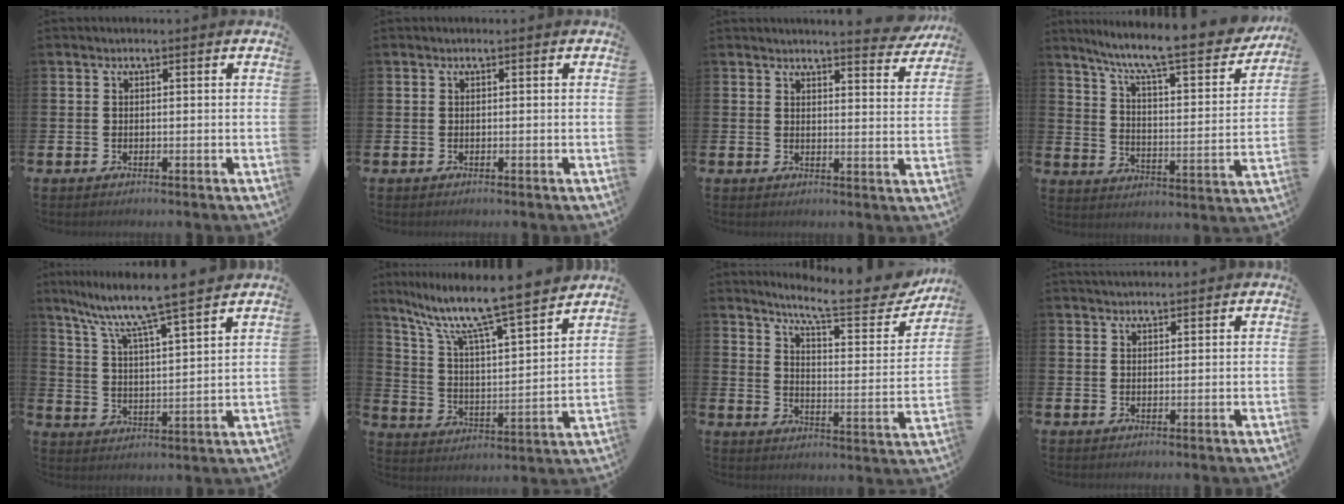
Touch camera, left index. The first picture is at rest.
{"total": 0.0}
{"total": 4.1, "force": [4.1, -0.1, 0.5], "torque": [0.002, -0.029, 0.069]}
{"total": 9.8, "force": [8.3, 1.4, 5.0], "torque": [-0.117, -0.063, 0.132]}
{"total": 8.6, "force": [7.9, -0.4, 3.4], "torque": [-0.094, -0.059, 0.131]}
{"total": 11.3, "force": [9.9, 0.6, 5.5], "torque": [-0.139, -0.075, 0.164]}
{"total": 9.2, "force": [8.0, 1.3, 4.5], "torque": [-0.093, -0.057, 0.129]}
{"total": 2.0, "force": [2.0, 0.3, 0.2], "torque": [0.005, -0.007, 0.034]}